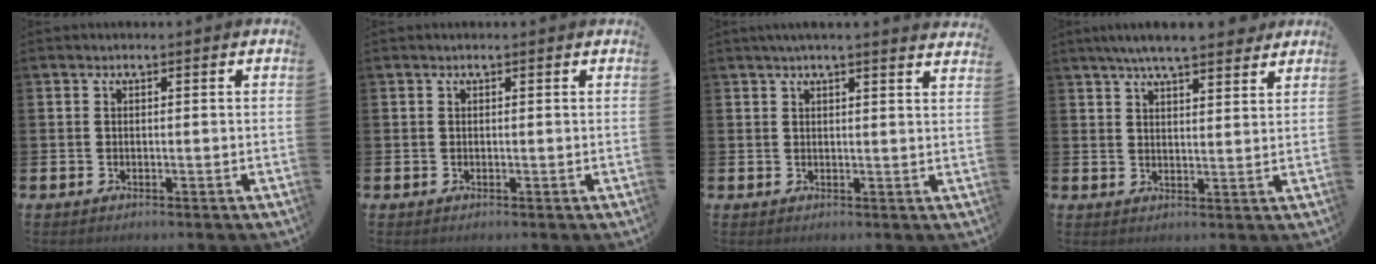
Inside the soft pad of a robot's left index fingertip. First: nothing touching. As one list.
[{"total": 0.0}, {"total": 2.6, "force": [2.5, -0.5, 0.6], "torque": [-0.020, -0.008, 0.046]}, {"total": 6.2, "force": [5.8, 0.6, 2.2], "torque": [-0.042, -0.023, 0.102]}]